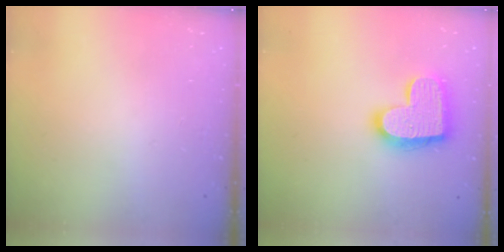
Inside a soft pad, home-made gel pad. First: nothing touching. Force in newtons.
{"total": 17.0, "press": 17.0, "slide": 1.1}